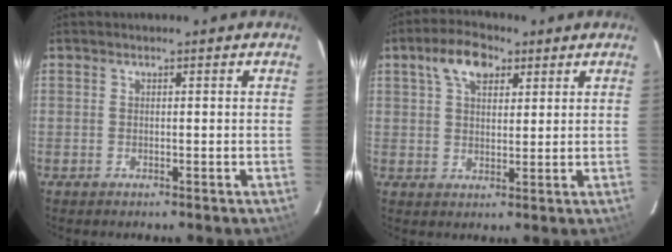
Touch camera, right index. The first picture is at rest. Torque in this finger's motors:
{"motor_torque": [0.42, 0.06, 0.38, 0.09]}